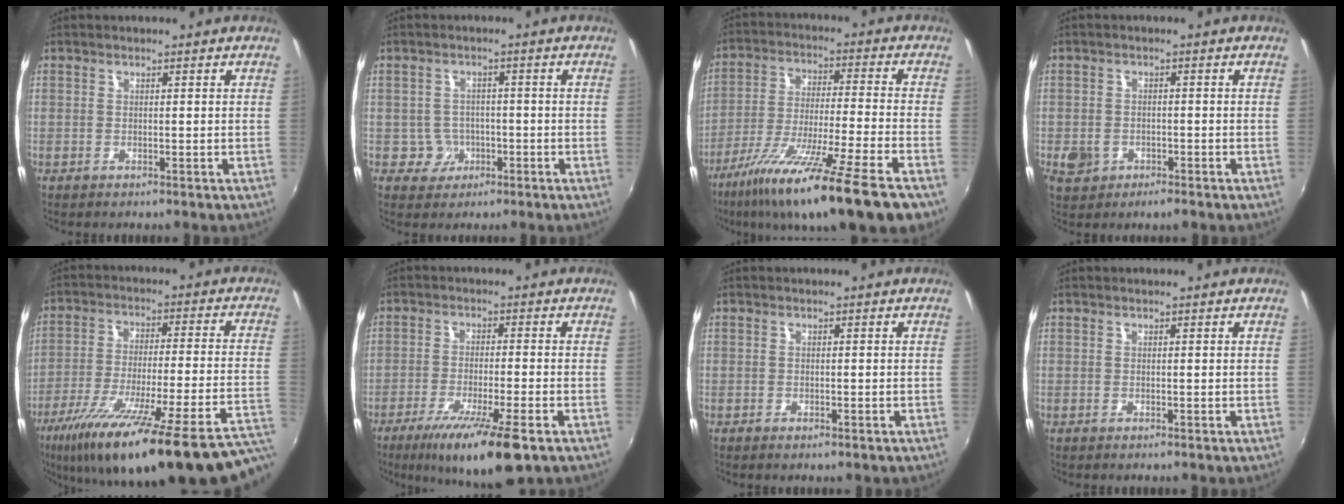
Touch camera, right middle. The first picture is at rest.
{"total": 3.7, "force": [-1.3, 3.4, 0.2], "torque": [-0.011, 0.010, -0.015]}
{"total": 20.6, "force": [-14.0, -0.3, 15.1], "torque": [-0.271, -0.067, -0.235]}
{"total": 4.2, "force": [-1.9, 3.1, 2.1], "torque": [-0.046, -0.004, -0.031]}
{"total": 31.7, "force": [-23.8, 2.4, 20.8], "torque": [-0.303, -0.090, -0.347]}
{"total": 12.5, "force": [-7.7, 1.3, 9.8], "torque": [-0.183, -0.033, -0.128]}
{"total": 0.9, "force": [-0.7, 0.2, 0.5], "torque": [-0.010, -0.005, -0.011]}
{"total": 0.0}